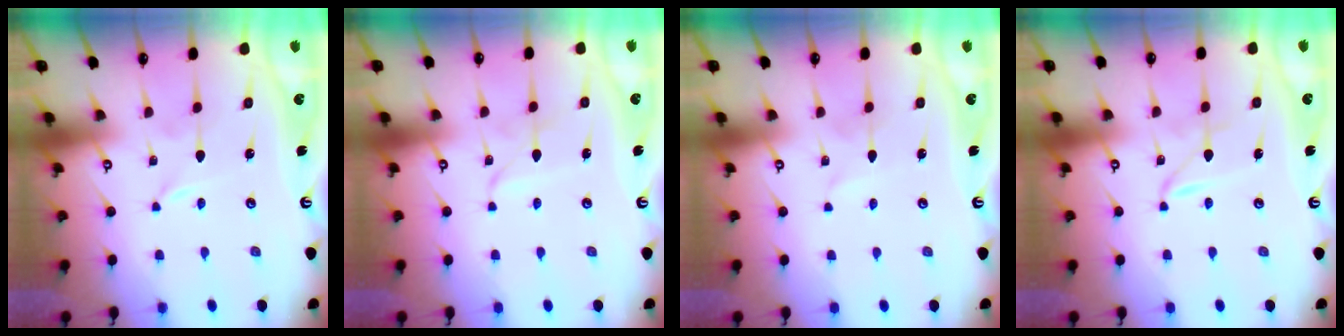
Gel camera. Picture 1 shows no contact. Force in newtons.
{"total": 2.7, "press": 2.7, "slide": 0.2}
{"total": 2.9, "press": 2.9, "slide": 0.4}
{"total": 2.2, "press": 2.2, "slide": 0.1}